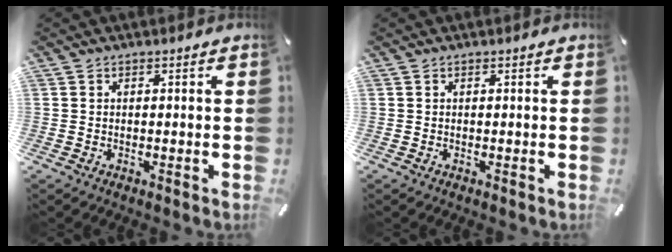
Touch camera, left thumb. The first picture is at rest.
{"total": 0.0}